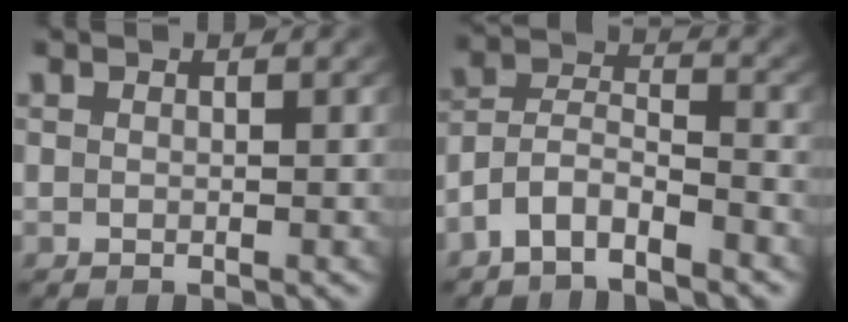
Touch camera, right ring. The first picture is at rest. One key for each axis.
{"total": 6.8, "fx": -3.1, "fy": 5.6, "fz": 2.3, "tx": -0.067, "ty": -0.023, "tz": -0.064}